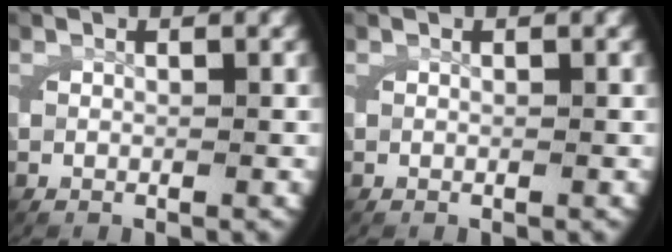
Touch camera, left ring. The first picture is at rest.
{"total": 0.0}